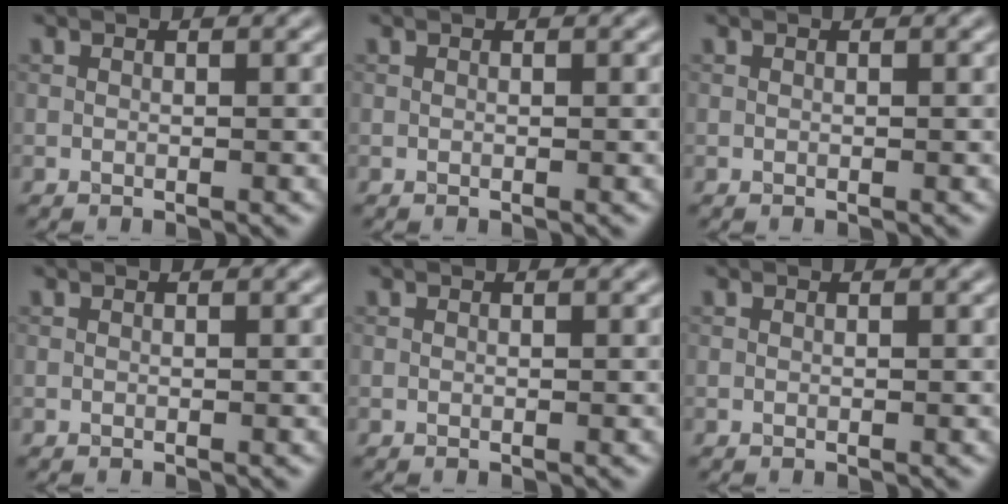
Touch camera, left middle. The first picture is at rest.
{"total": 0.0}
{"total": 0.0}
{"total": 0.0}
{"total": 0.0}
{"total": 0.0}